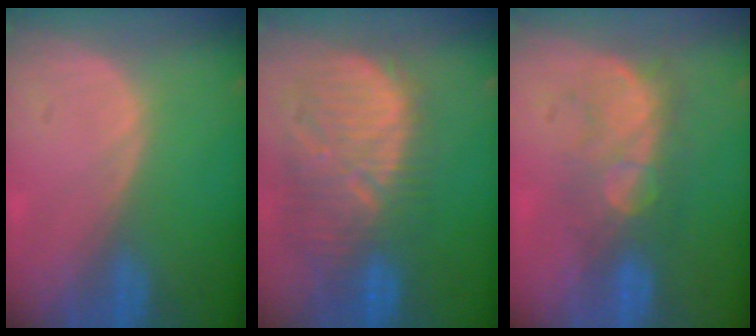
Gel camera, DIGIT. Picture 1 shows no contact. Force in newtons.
{"total": 12.2, "press": 11.3, "slide": 4.5}
{"total": 7.6, "press": 7.2, "slide": 2.3}